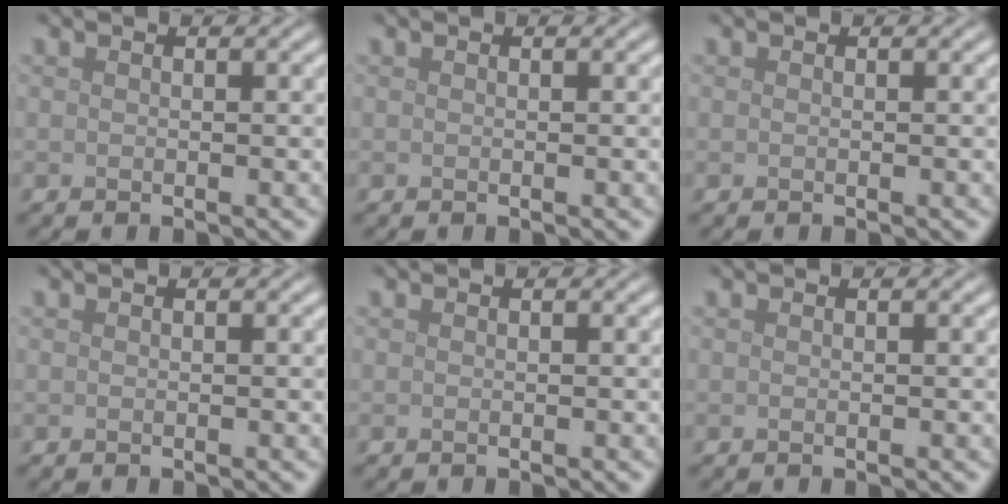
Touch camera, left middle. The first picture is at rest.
{"total": 0.0}
{"total": 0.0}
{"total": 0.0}
{"total": 0.0}
{"total": 0.0}